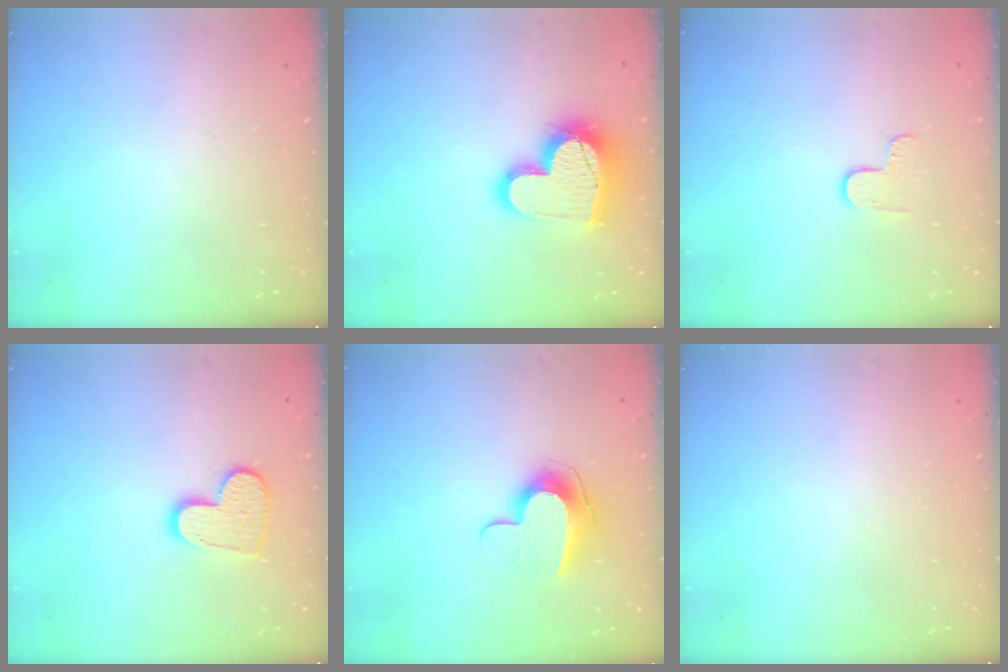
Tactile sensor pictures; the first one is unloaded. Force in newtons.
{"total": 19.3, "press": 19.2, "slide": 1.4}
{"total": 3.7, "press": 3.6, "slide": 0.4}
{"total": 11.6, "press": 11.6, "slide": 0.8}
{"total": 10.4, "press": 10.4, "slide": 0.5}
{"total": 0.7, "press": 0.7, "slide": 0.1}